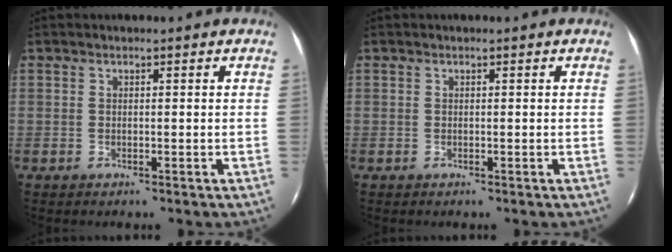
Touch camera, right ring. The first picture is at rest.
{"total": 0.0}